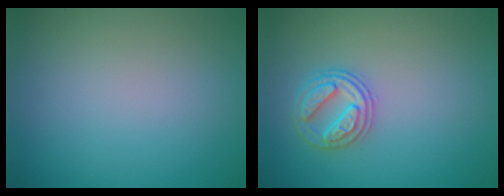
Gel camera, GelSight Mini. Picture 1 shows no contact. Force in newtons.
{"total": 2.7, "press": 2.6, "slide": 0.3}